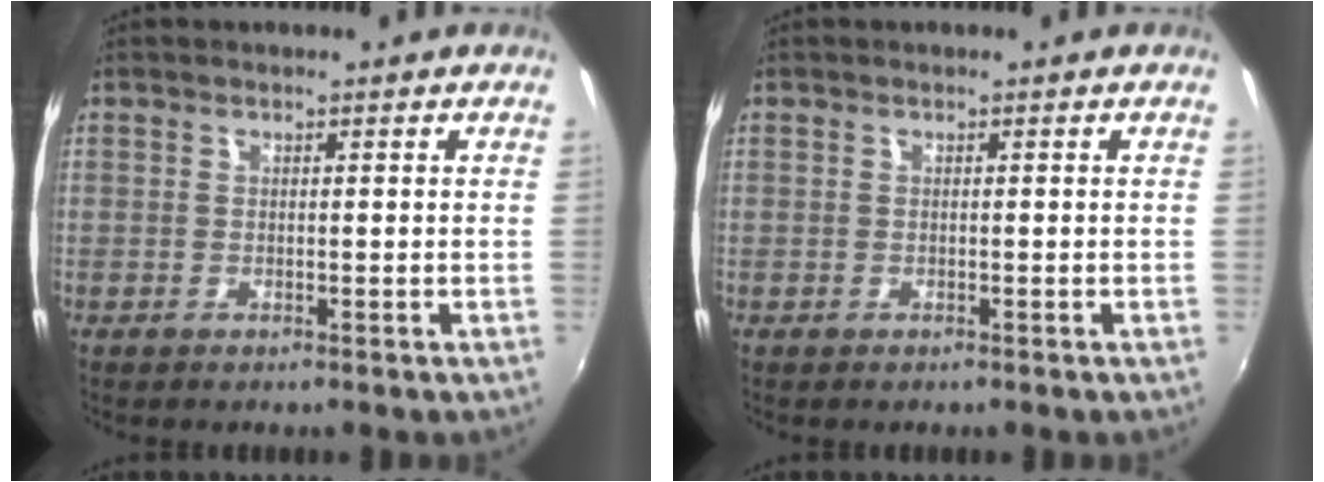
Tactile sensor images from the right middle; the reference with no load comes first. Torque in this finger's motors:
{"motor_torque": [0.82, -0.64, 0.03, -0.01]}